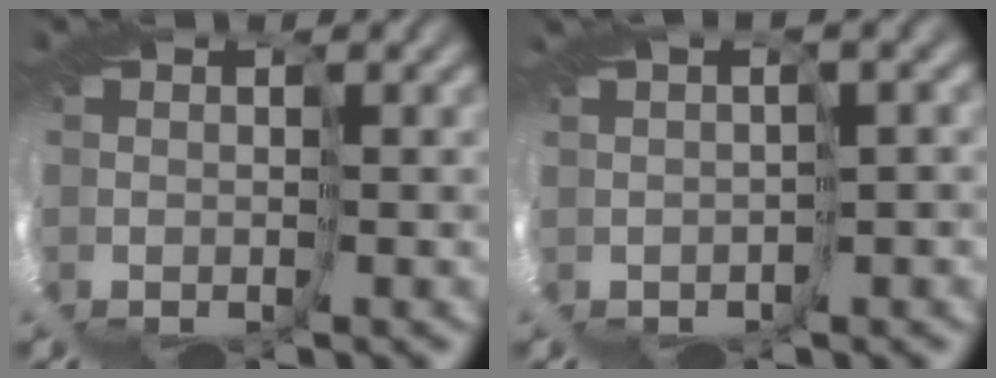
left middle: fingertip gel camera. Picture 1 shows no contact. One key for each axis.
{"total": 3.5, "fx": 0.0, "fy": -3.1, "fz": -1.6, "tx": 0.025, "ty": -0.008, "tz": 0.009}